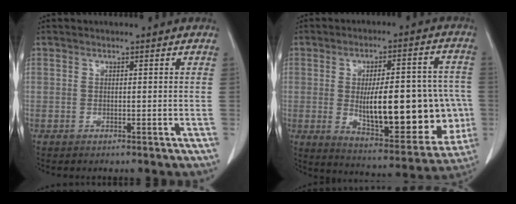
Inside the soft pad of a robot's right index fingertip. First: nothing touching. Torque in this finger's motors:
{"motor_torque": [1.52, -0.62, 0.63, 0.19]}